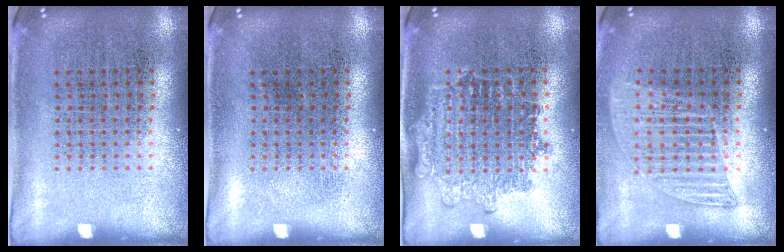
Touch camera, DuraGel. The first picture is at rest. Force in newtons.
{"total": 0.0}
{"total": 1.2, "press": 1.1, "slide": 0.5}
{"total": 1.2, "press": 1.1, "slide": 0.5}